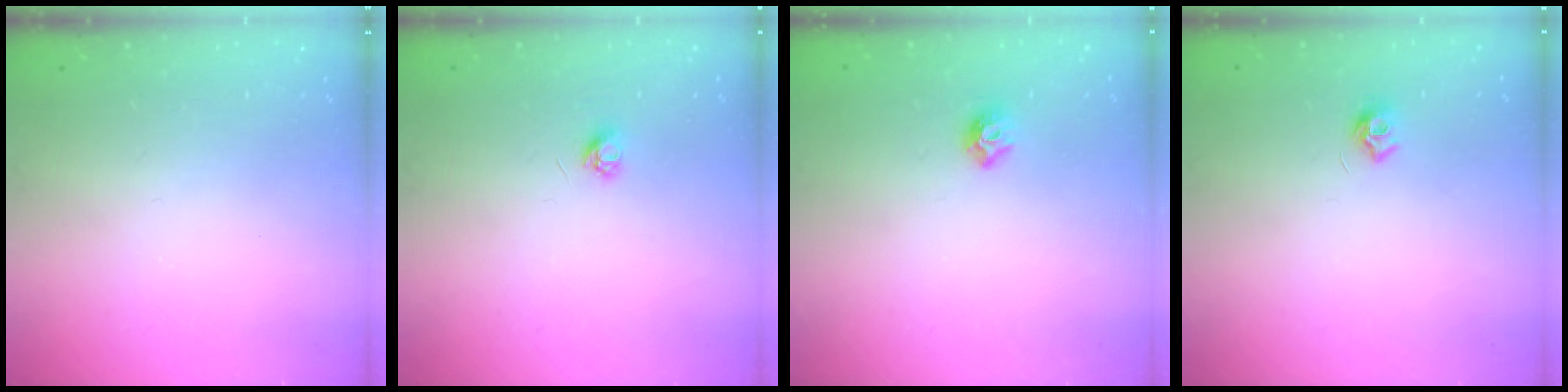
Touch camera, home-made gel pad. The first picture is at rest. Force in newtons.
{"total": 3.2, "press": 3.2, "slide": 0.4}
{"total": 6.1, "press": 6.0, "slide": 0.9}
{"total": 6.4, "press": 6.3, "slide": 0.6}